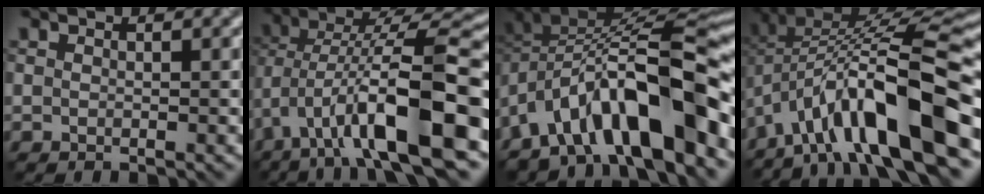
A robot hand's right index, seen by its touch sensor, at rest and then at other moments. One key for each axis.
{"total": 11.8, "fx": -4.4, "fy": 4.0, "fz": 10.2, "tx": -0.166, "ty": 0.020, "tz": -0.082}
{"total": 12.5, "fx": -6.2, "fy": 4.8, "fz": 9.7, "tx": -0.134, "ty": 0.011, "tz": -0.097}
{"total": 13.5, "fx": -6.0, "fy": 4.3, "fz": 11.3, "tx": -0.176, "ty": 0.021, "tz": -0.097}